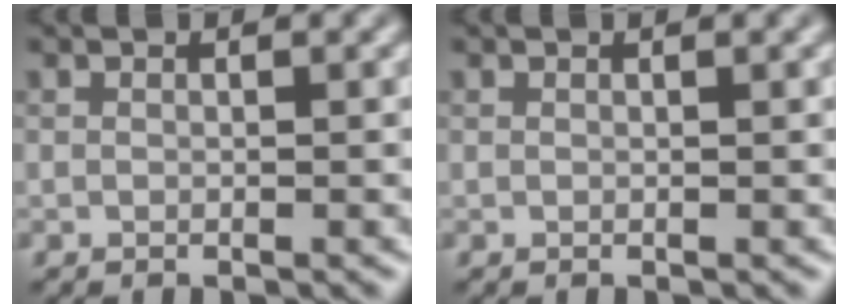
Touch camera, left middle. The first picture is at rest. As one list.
[{"total": 0.8, "force": [0.4, 0.4, 0.5], "torque": [-0.002, 0.003, -0.001]}]